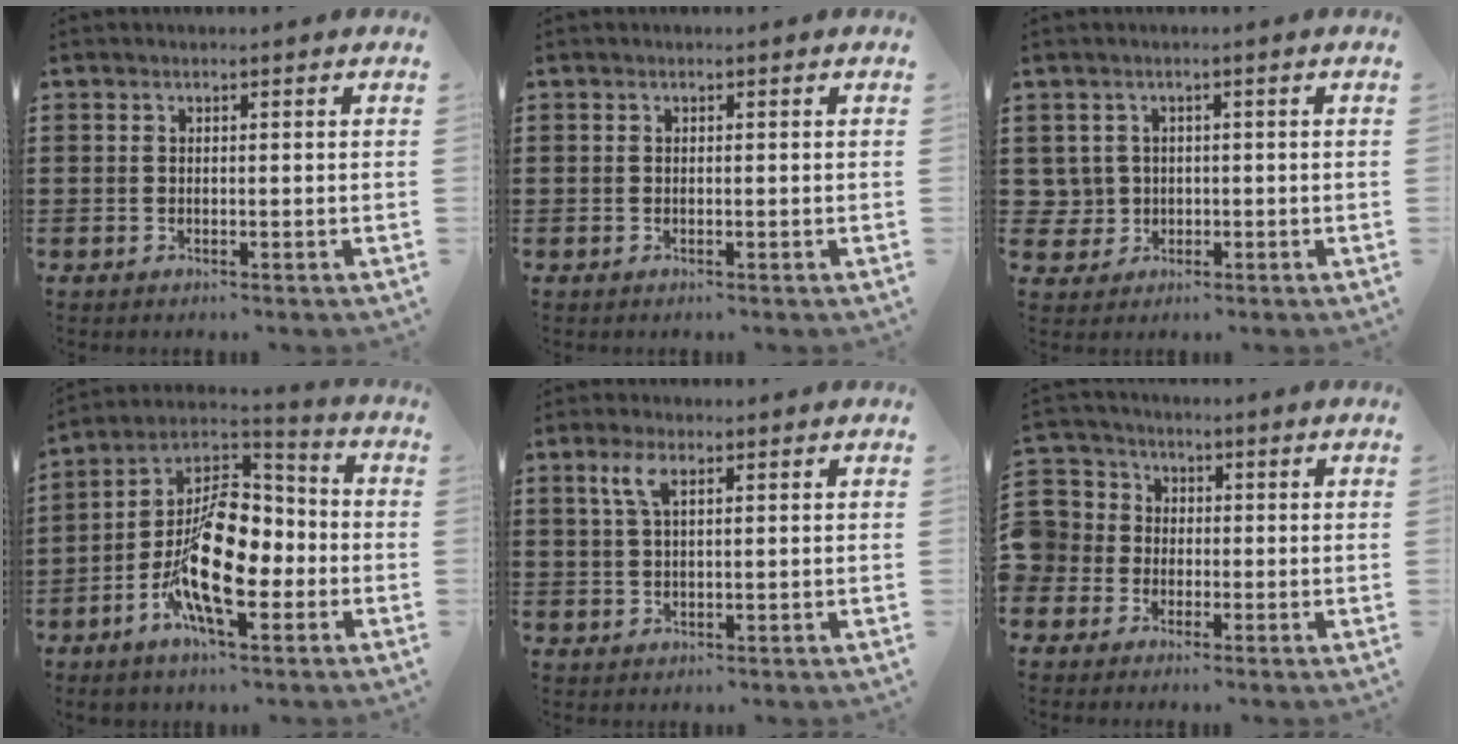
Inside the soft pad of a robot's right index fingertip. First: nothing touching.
{"total": 0.0}
{"total": 2.8, "force": [-0.2, 2.8, 0.2], "torque": [-0.019, 0.007, -0.007]}
{"total": 14.9, "force": [-5.3, 7.5, 11.8], "torque": [-0.250, 0.004, -0.101]}
{"total": 3.6, "force": [1.7, 1.2, 2.9], "torque": [-0.064, 0.007, 0.028]}
{"total": 4.8, "force": [-1.6, 4.5, 0.4], "torque": [-0.050, 0.004, -0.043]}